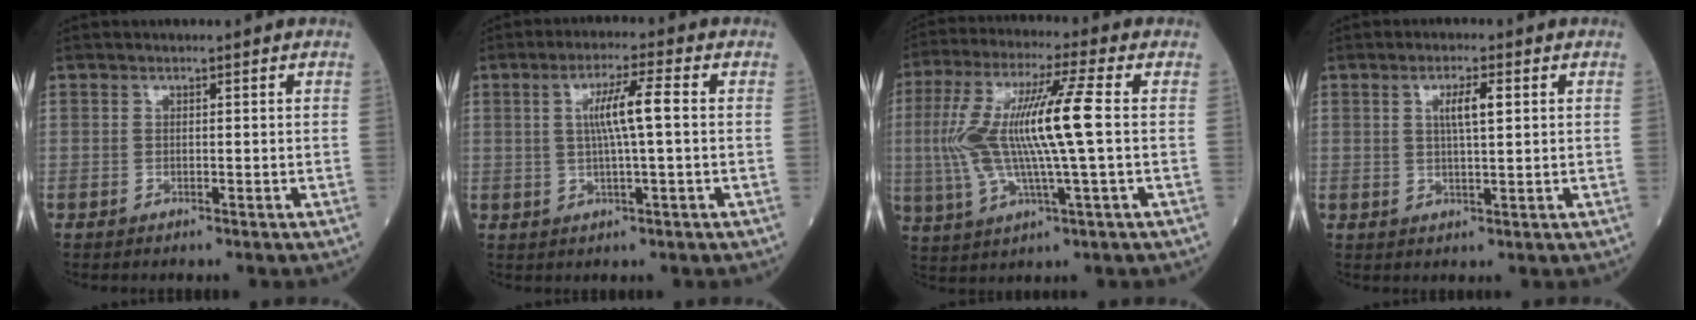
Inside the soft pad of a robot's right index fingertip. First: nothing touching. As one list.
[{"total": 6.2, "force": [0.8, -0.1, 6.2], "torque": [-0.111, 0.006, 0.014]}, {"total": 15.0, "force": [0.6, 0.9, 14.9], "torque": [-0.314, 0.014, 0.009]}, {"total": 3.9, "force": [1.2, 0.5, 3.6], "torque": [-0.065, 0.003, 0.020]}]